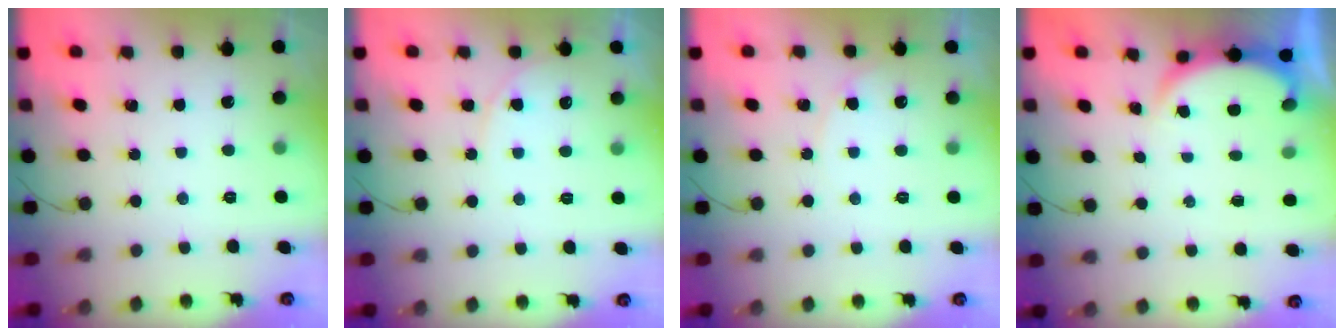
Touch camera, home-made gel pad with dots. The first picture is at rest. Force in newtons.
{"total": 5.5, "press": 5.5, "slide": 0.5}
{"total": 3.4, "press": 3.4, "slide": 0.3}
{"total": 2.8, "press": 2.7, "slide": 0.6}